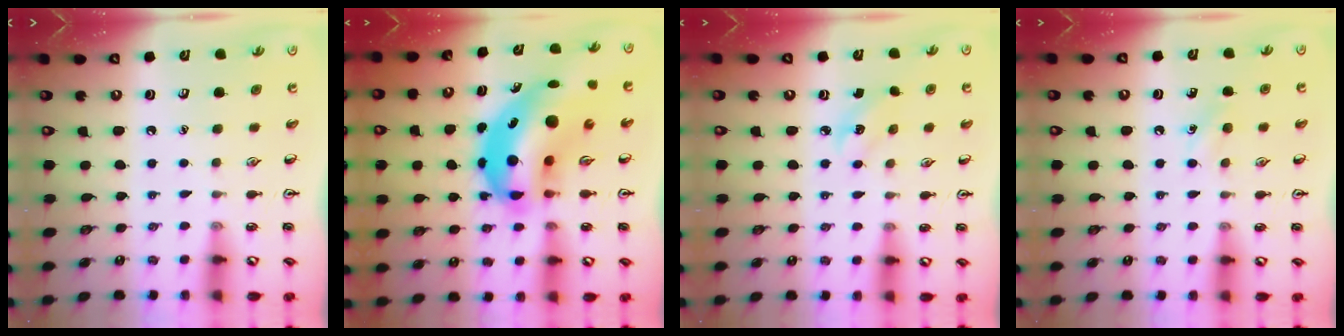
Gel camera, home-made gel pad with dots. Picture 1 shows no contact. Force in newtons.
{"total": 14.2, "press": 13.6, "slide": 4.1}
{"total": 2.3, "press": 2.1, "slide": 0.8}
{"total": 6.0, "press": 5.7, "slide": 2.0}